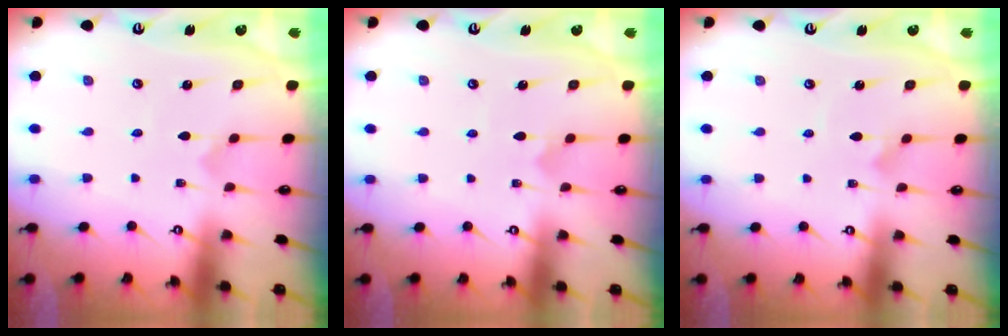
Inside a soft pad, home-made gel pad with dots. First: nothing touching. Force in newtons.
{"total": 4.6, "press": 4.5, "slide": 0.3}
{"total": 2.2, "press": 2.2, "slide": 0.1}